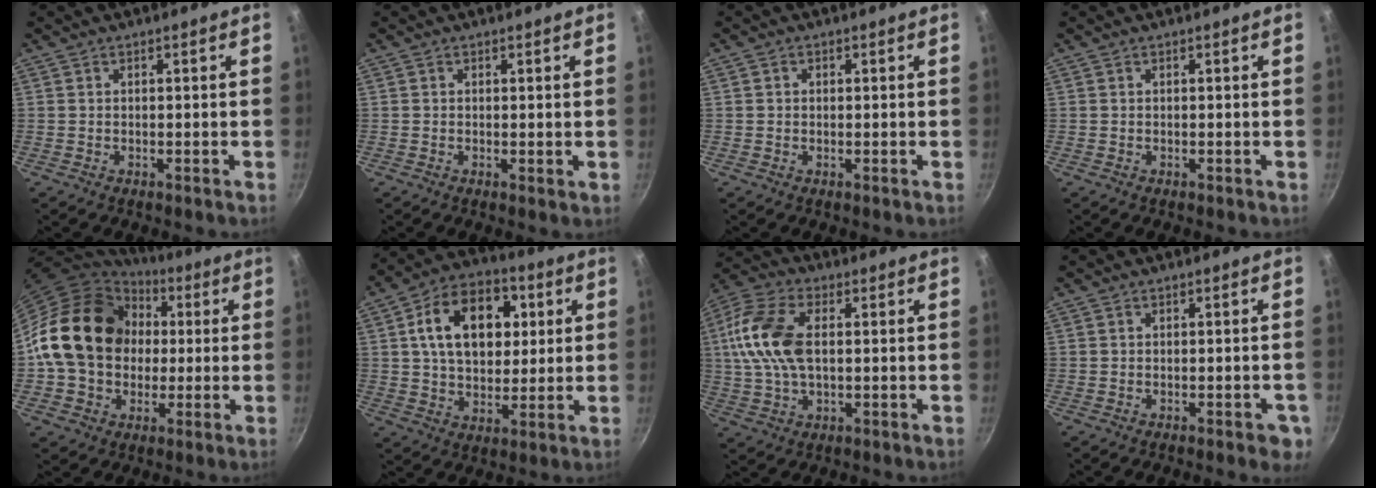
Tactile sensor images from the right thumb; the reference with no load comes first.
{"total": 0.7, "force": [0.3, 0.4, 0.5], "torque": [-0.008, -0.003, 0.001]}
{"total": 0.9, "force": [0.1, 0.9, 0.3], "torque": [-0.003, 0.003, 0.000]}
{"total": 0.0}
{"total": 20.8, "force": [2.0, 16.7, 12.2], "torque": [-0.189, 0.034, 0.029]}
{"total": 17.8, "force": [4.3, 12.1, 12.3], "torque": [-0.161, 0.012, 0.061]}
{"total": 14.3, "force": [1.7, 8.2, 11.6], "torque": [-0.226, 0.018, 0.019]}
{"total": 3.9, "force": [-1.6, 1.7, 3.1], "torque": [-0.024, 0.009, -0.018]}